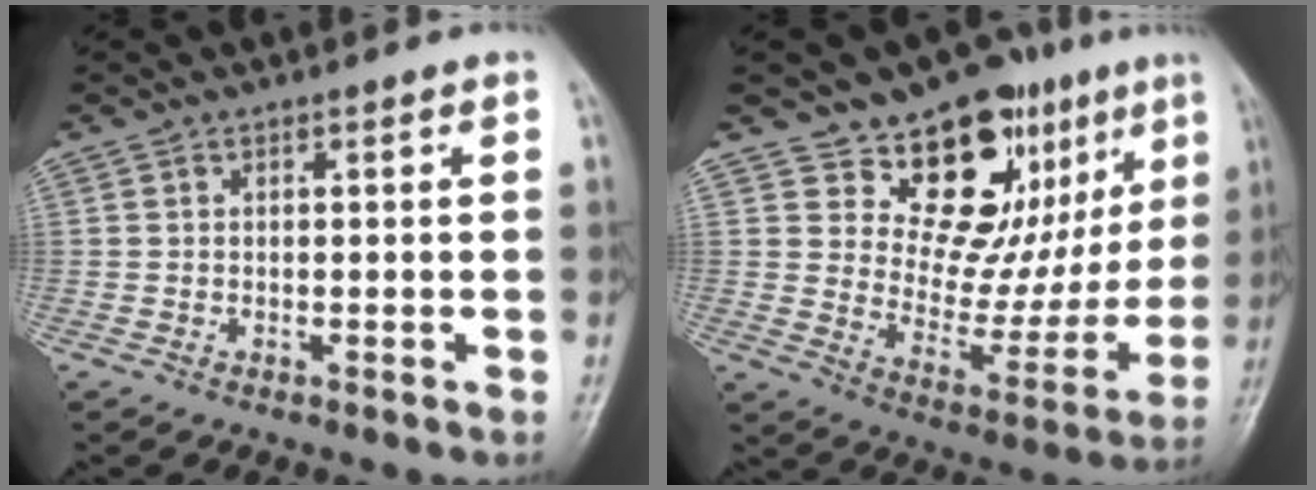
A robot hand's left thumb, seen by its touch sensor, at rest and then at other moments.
{"total": 19.0, "force": [10.4, 10.3, 12.0], "torque": [-0.095, -0.062, 0.165]}